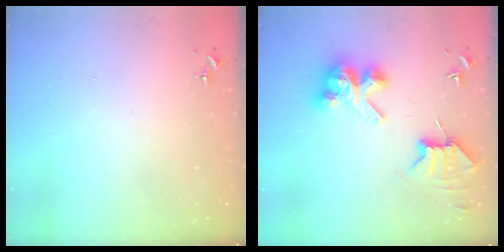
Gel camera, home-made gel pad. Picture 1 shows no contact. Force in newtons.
{"total": 8.9, "press": 8.8, "slide": 1.3}